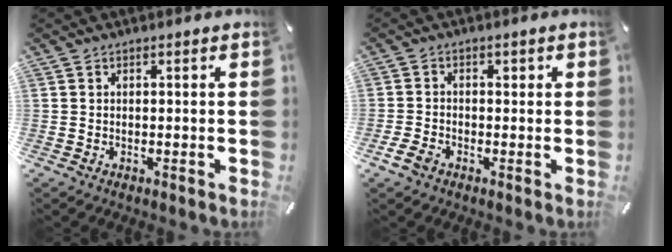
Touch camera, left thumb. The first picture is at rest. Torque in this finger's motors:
{"motor_torque": [-0.03, 0.29, -0.05, 0.11, 0.03]}